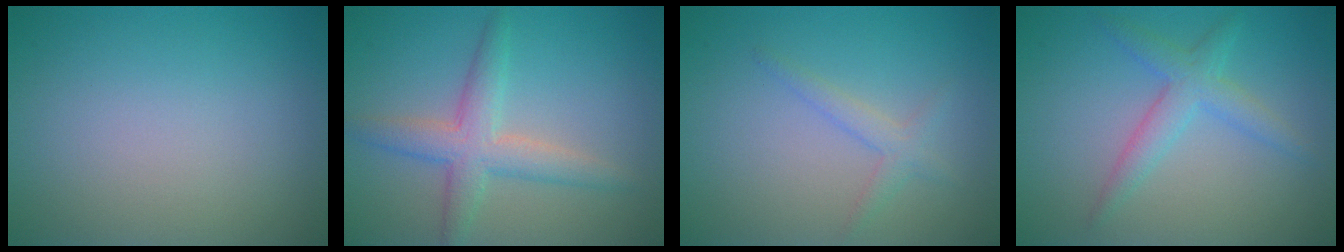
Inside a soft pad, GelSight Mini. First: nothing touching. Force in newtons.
{"total": 4.1, "press": 4.0, "slide": 0.3}
{"total": 1.6, "press": 1.6, "slide": 0.1}
{"total": 2.9, "press": 2.9, "slide": 0.1}